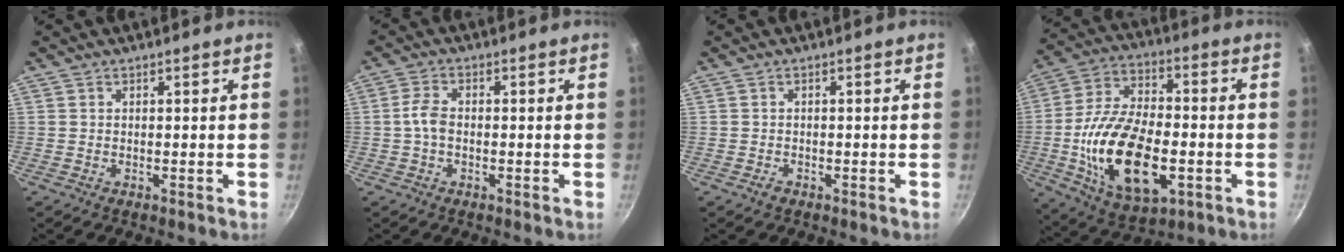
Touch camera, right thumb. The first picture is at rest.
{"total": 3.7, "force": [-0.5, 2.2, 2.9], "torque": [-0.061, 0.015, -0.015]}
{"total": 1.1, "force": [-0.7, 0.7, 0.5], "torque": [-0.008, 0.005, -0.013]}
{"total": 22.1, "force": [-4.7, 11.8, 18.0], "torque": [-0.326, 0.019, -0.077]}